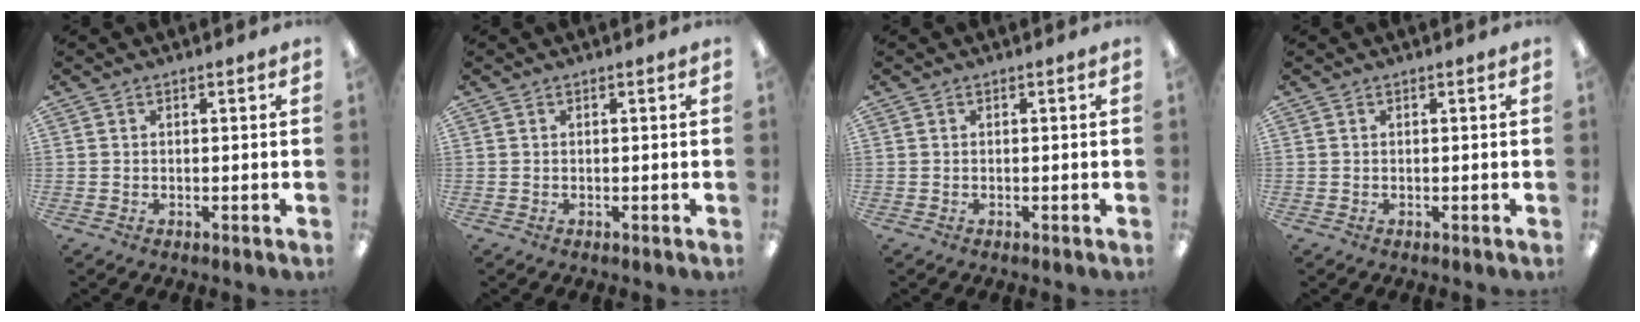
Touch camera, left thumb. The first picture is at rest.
{"total": 0.0}
{"total": 0.0}
{"total": 0.0}